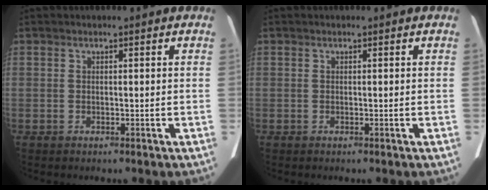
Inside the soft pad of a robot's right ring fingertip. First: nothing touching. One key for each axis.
{"total": 0.0}